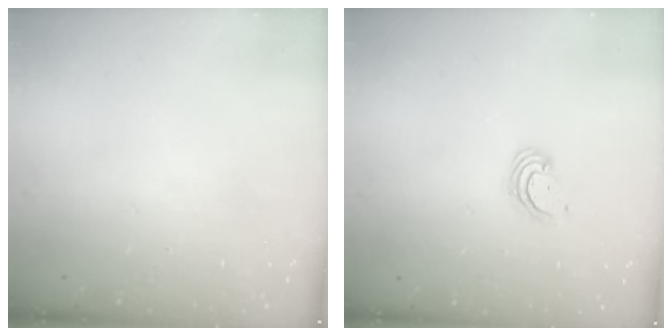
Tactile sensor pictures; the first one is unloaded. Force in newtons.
{"total": 2.4, "press": 2.4, "slide": 0.2}